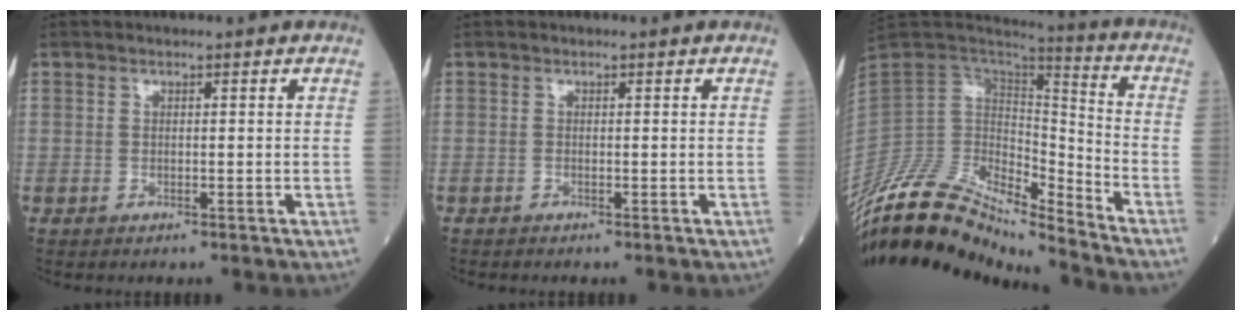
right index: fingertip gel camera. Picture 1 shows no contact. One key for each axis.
{"total": 0.0}
{"total": 17.9, "fx": -15.9, "fy": 4.1, "fz": 7.0, "tx": -0.129, "ty": 0.060, "tz": -0.289}